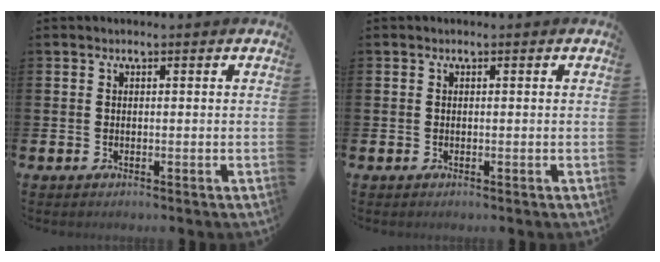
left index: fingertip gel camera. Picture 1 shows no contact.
{"total": 0.0}